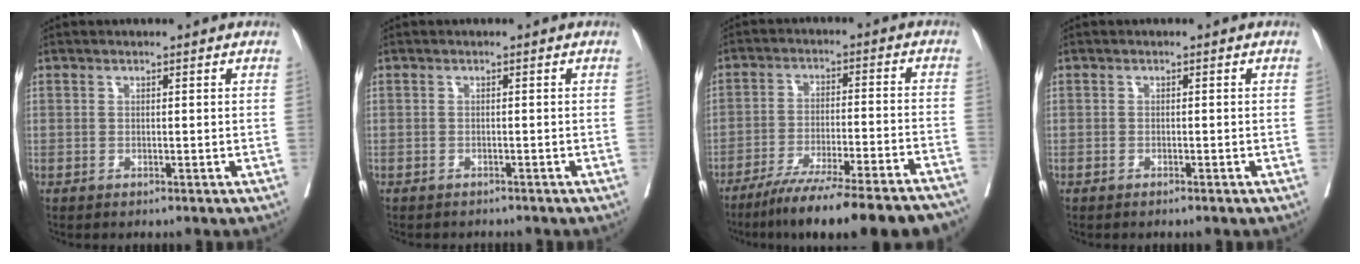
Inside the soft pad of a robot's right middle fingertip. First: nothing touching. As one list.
[{"total": 3.0, "force": [-2.7, 0.9, 0.7], "torque": [-0.013, -0.003, -0.035]}, {"total": 21.7, "force": [-18.7, 0.8, 10.9], "torque": [-0.111, -0.028, -0.265]}, {"total": 0.8, "force": [-0.6, 0.2, 0.4], "torque": [-0.009, -0.001, -0.009]}]